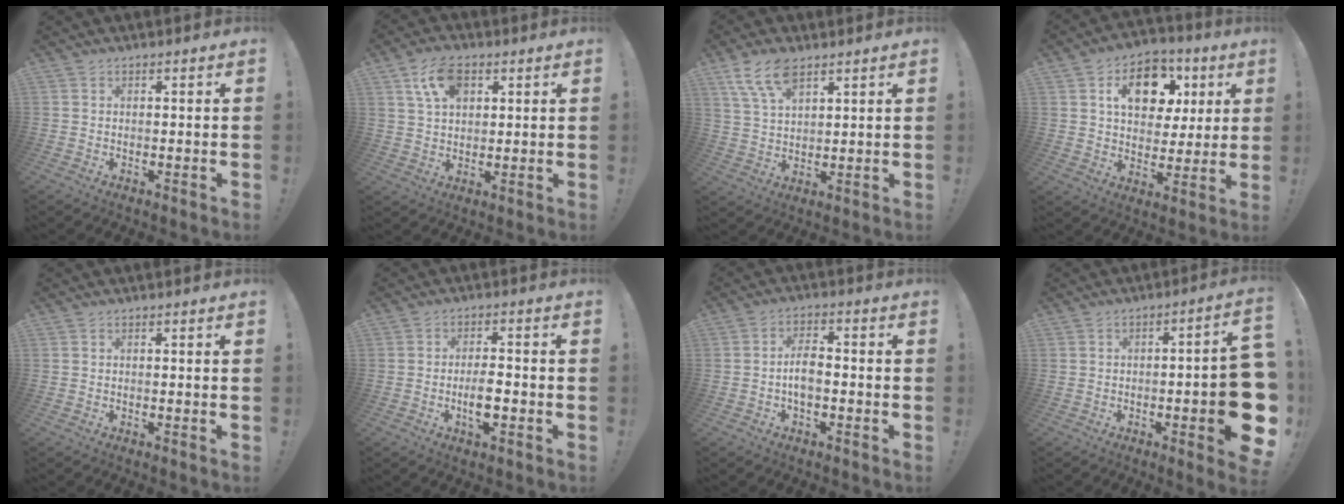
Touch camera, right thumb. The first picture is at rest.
{"total": 9.7, "force": [4.4, 5.8, 6.4], "torque": [-0.108, -0.001, 0.085]}
{"total": 9.3, "force": [6.0, 4.0, 5.9], "torque": [-0.111, -0.020, 0.114]}
{"total": 15.3, "force": [6.0, 10.6, 9.2], "torque": [-0.131, -0.015, 0.111]}
{"total": 0.6, "force": [0.0, -0.4, 0.5], "torque": [-0.003, -0.004, -0.003]}
{"total": 6.5, "force": [-2.2, 2.2, 5.8], "torque": [-0.104, -0.002, -0.041]}
{"total": 5.9, "force": [-1.4, 2.9, 5.0], "torque": [-0.093, 0.000, -0.028]}
{"total": 13.1, "force": [-3.0, 2.4, 12.5], "torque": [-0.161, 0.004, -0.040]}